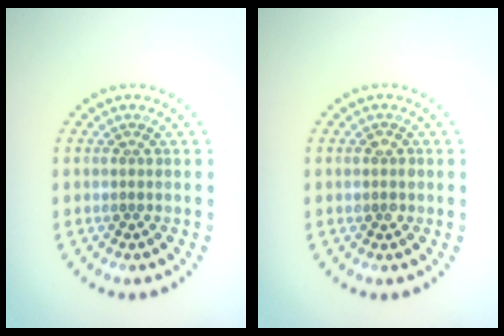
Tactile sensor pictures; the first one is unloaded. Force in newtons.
{"total": 1.1, "press": 1.1, "slide": 0.2}